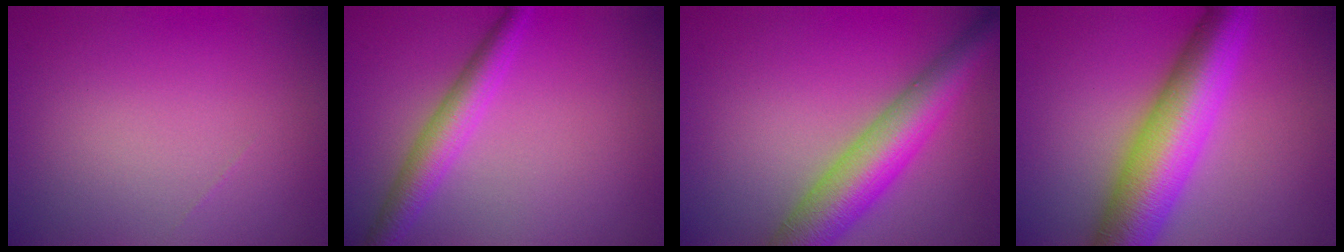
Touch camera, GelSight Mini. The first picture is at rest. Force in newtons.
{"total": 3.6, "press": 3.6, "slide": 0.1}
{"total": 7.4, "press": 7.4, "slide": 0.3}
{"total": 9.5, "press": 9.5, "slide": 0.2}